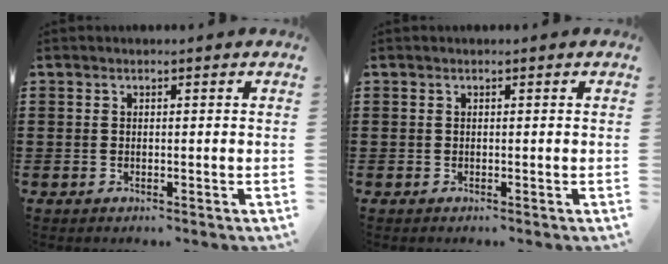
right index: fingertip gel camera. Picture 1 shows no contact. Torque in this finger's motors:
{"motor_torque": [1.38, 0.18, -0.01, 0.01]}